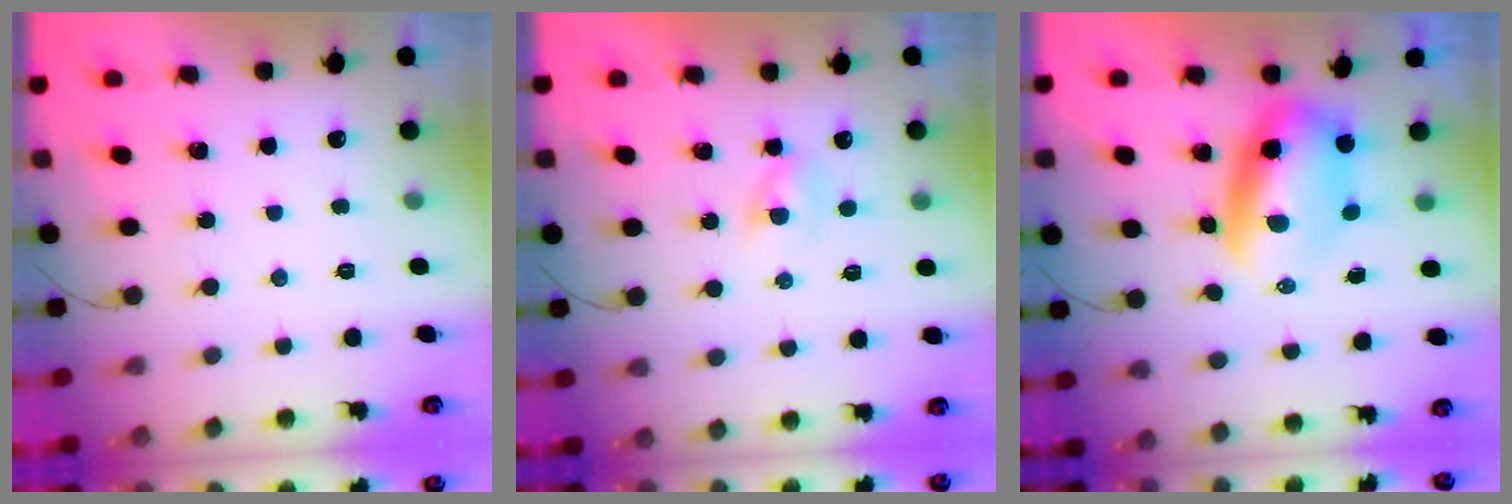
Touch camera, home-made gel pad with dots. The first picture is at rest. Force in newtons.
{"total": 1.6, "press": 1.5, "slide": 0.7}
{"total": 7.3, "press": 7.1, "slide": 1.9}